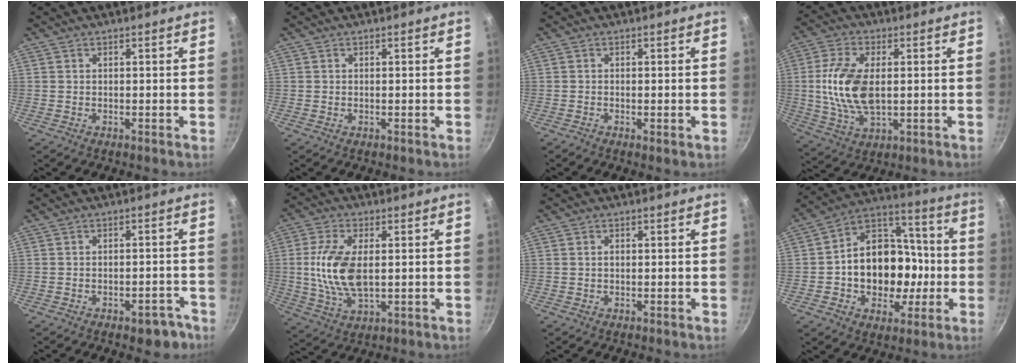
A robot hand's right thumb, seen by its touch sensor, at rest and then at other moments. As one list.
[{"total": 0.0}, {"total": 1.1, "force": [-0.4, 0.3, 0.9], "torque": [-0.020, 0.000, -0.007]}, {"total": 12.9, "force": [0.6, 7.0, 10.8], "torque": [-0.211, 0.003, 0.011]}, {"total": 5.4, "force": [-3.3, 2.8, 3.1], "torque": [-0.011, 0.037, -0.026]}, {"total": 11.9, "force": [0.6, 6.0, 10.2], "torque": [-0.205, -0.003, 0.012]}, {"total": 0.6, "force": [0.0, 0.4, 0.4], "torque": [-0.006, 0.003, 0.000]}, {"total": 19.5, "force": [-2.6, 15.0, 12.1], "torque": [-0.152, 0.047, -0.042]}]